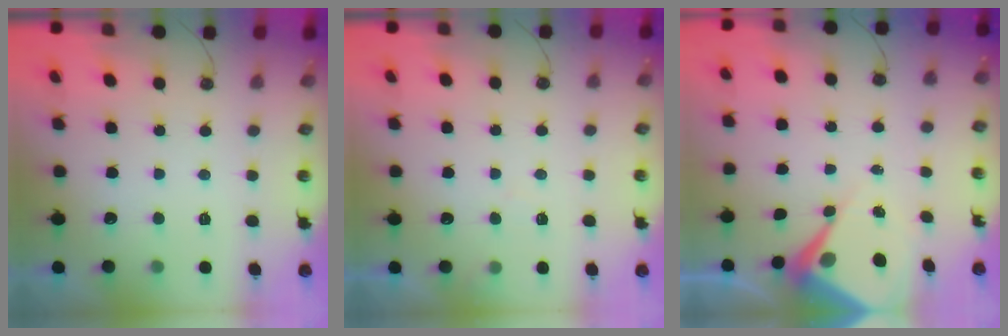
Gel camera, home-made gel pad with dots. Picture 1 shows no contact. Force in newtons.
{"total": 5.4, "press": 5.3, "slide": 0.6}
{"total": 7.0, "press": 6.9, "slide": 0.8}